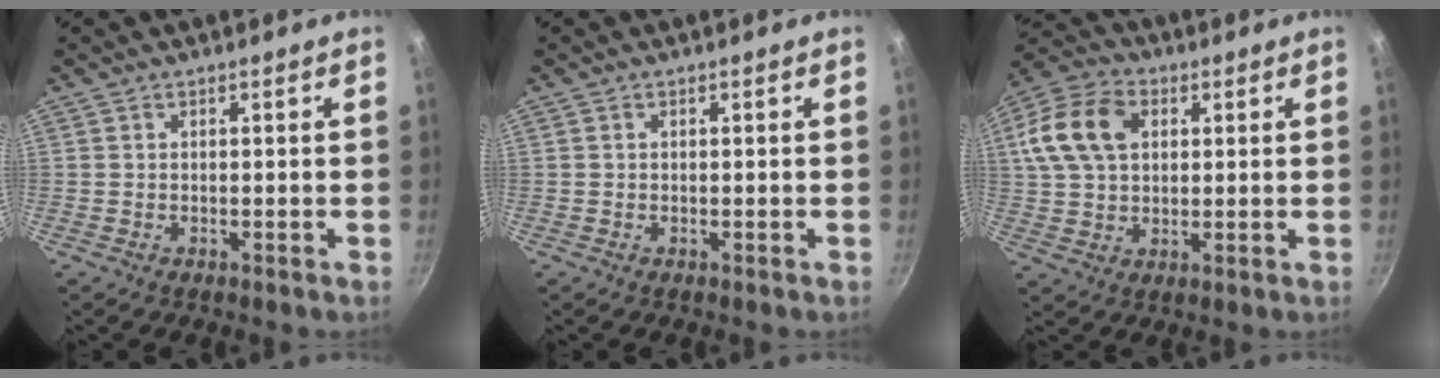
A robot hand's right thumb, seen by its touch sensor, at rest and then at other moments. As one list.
[{"total": 0.0}, {"total": 14.3, "force": [3.8, 10.0, 9.4], "torque": [-0.169, 0.013, 0.058]}]